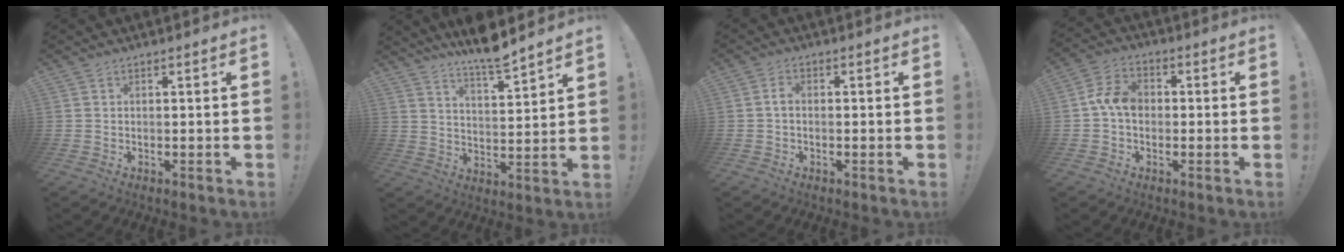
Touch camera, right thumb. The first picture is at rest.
{"total": 9.2, "force": [8.2, 0.5, 4.2], "torque": [-0.074, -0.061, 0.142]}
{"total": 1.9, "force": [-0.5, 1.0, 1.5], "torque": [-0.031, 0.009, -0.008]}
{"total": 8.1, "force": [-0.5, 5.8, 5.7], "torque": [-0.105, 0.019, -0.006]}